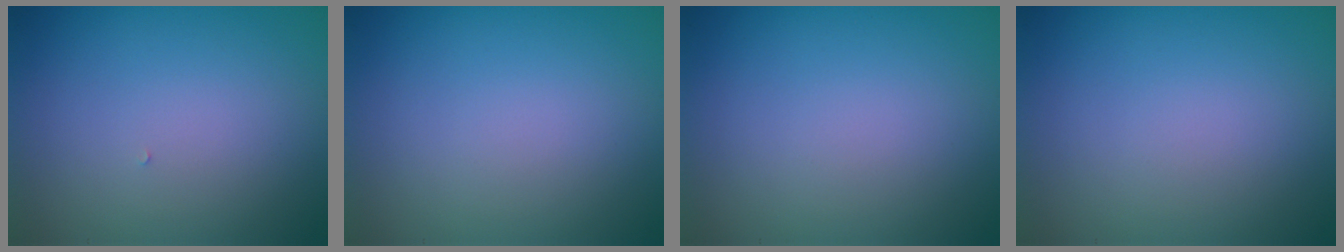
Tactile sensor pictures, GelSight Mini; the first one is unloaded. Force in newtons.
{"total": 0.0}
{"total": 0.0}
{"total": 0.0}